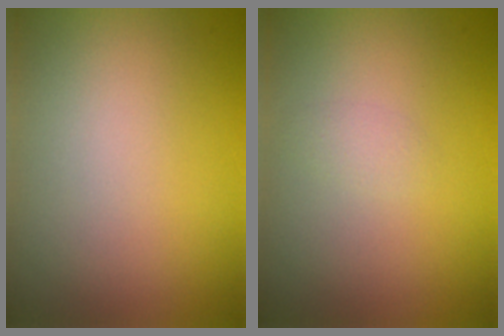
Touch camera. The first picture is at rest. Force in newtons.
{"total": 0.8, "press": 0.8, "slide": 0.0}